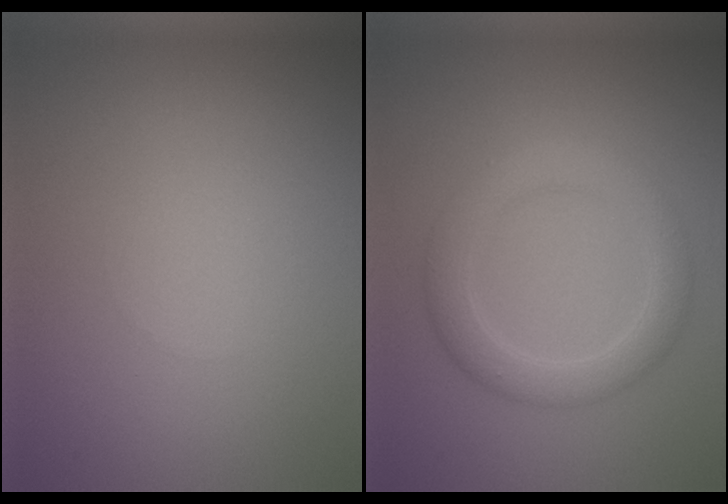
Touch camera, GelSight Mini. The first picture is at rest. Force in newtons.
{"total": 3.7, "press": 3.7, "slide": 0.3}